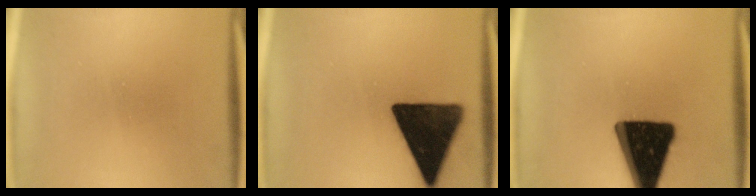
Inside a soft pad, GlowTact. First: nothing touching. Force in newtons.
{"total": 15.6}
{"total": 19.3}